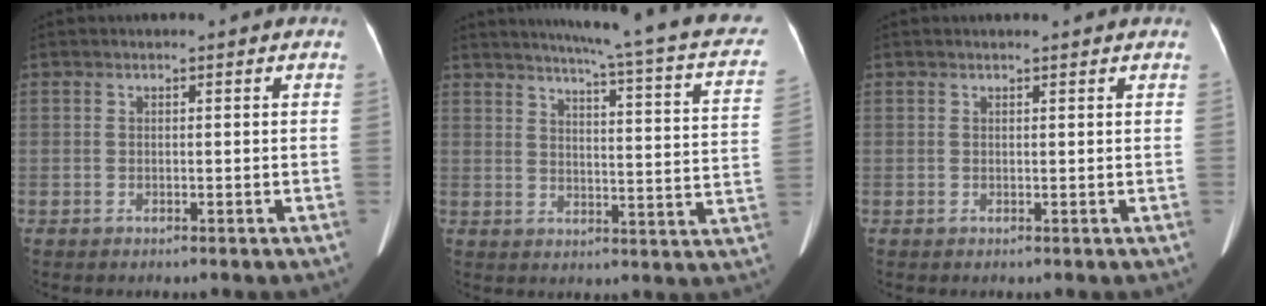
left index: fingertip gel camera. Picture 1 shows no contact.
{"total": 21.0, "force": [17.2, 1.0, 12.0], "torque": [-0.165, -0.043, 0.190]}
{"total": 1.6, "force": [1.5, -0.1, 0.5], "torque": [-0.013, 0.005, 0.018]}